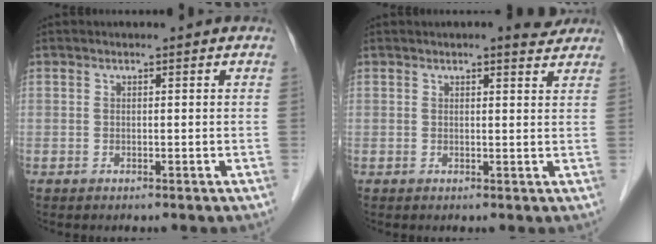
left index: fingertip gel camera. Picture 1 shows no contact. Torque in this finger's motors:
{"motor_torque": [0.57, -0.48, 0.16, 0.00]}